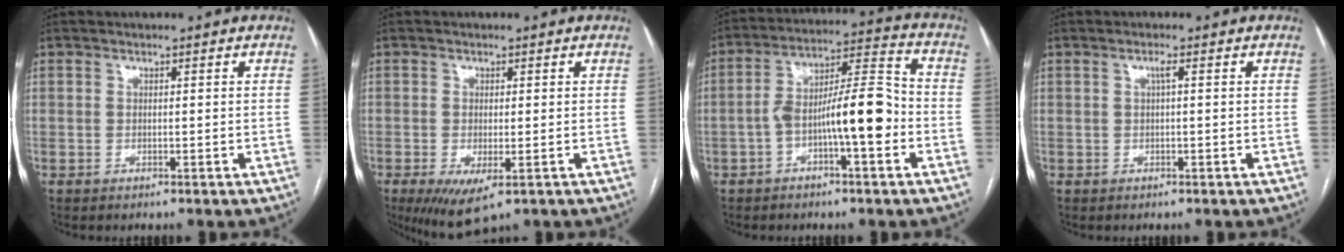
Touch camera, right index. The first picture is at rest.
{"total": 6.3, "force": [-3.3, 2.4, 4.8], "torque": [-0.074, -0.018, -0.046]}
{"total": 11.7, "force": [-3.4, 2.0, 11.0], "torque": [-0.190, 0.029, -0.055]}
{"total": 1.0, "force": [0.2, -0.1, 1.0], "torque": [-0.019, 0.003, 0.003]}